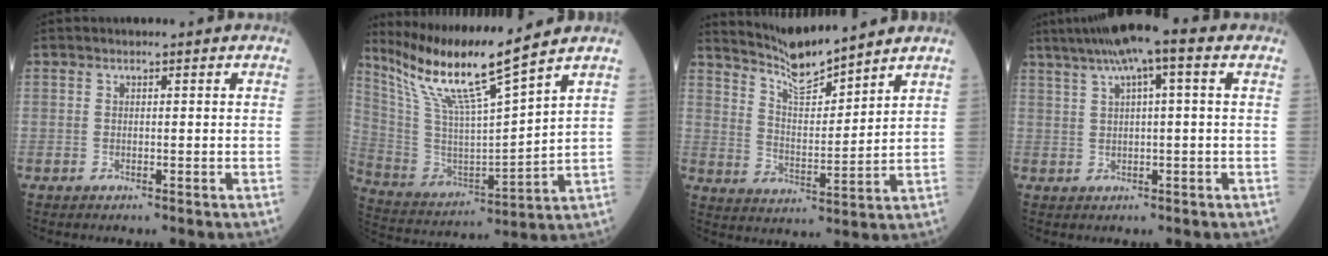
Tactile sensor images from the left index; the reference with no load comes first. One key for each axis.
{"total": 14.8, "fx": 11.7, "fy": -1.2, "fz": 8.9, "tx": -0.180, "ty": -0.005, "tz": 0.229}
{"total": 9.0, "fx": 8.6, "fy": -0.2, "fz": 2.6, "tx": -0.061, "ty": -0.004, "tz": 0.166}
{"total": 8.6, "fx": 4.7, "fy": 0.6, "fz": 7.1, "tx": -0.122, "ty": 0.035, "tz": 0.071}